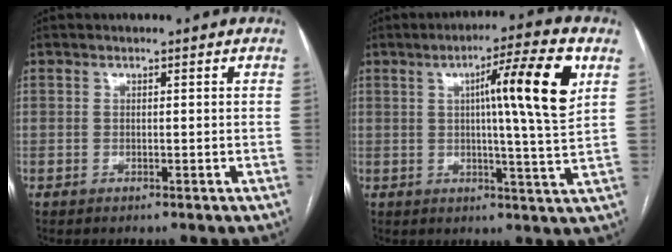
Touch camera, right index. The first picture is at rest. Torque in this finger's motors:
{"motor_torque": [0.56, 0.26, 0.35, 0.13]}